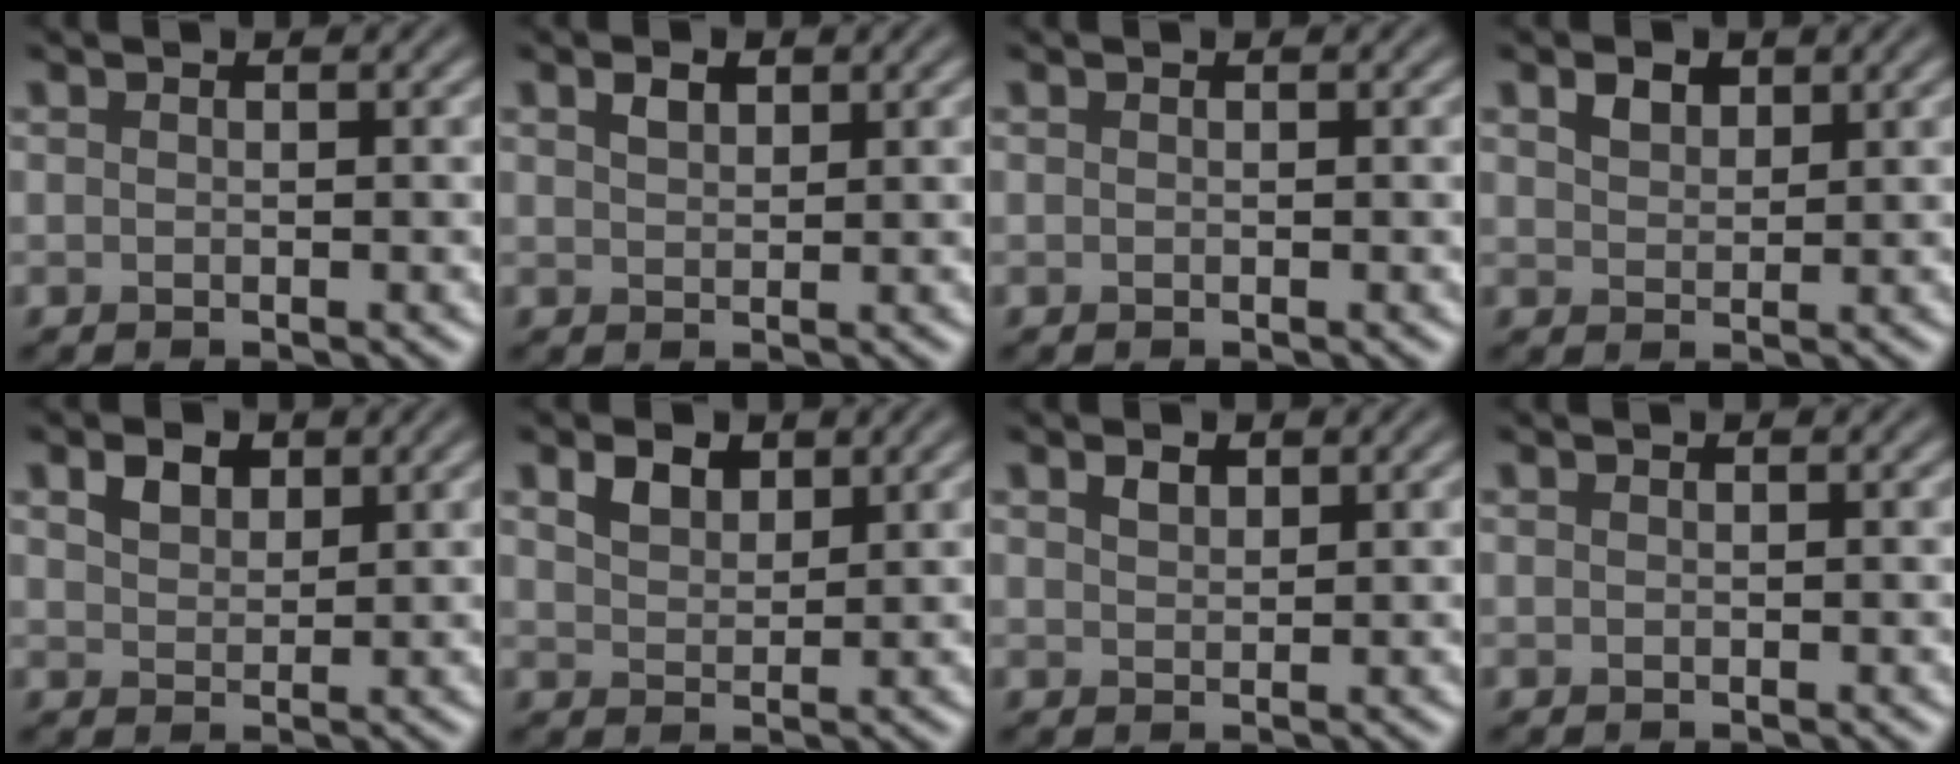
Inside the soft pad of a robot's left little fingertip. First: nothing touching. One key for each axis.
{"total": 1.4, "fx": 0.9, "fy": 0.7, "fz": 0.8, "tx": -0.016, "ty": 0.004, "tz": 0.019}
{"total": 0.0}
{"total": 1.8, "fx": 1.2, "fy": 1.1, "fz": 0.8, "tx": -0.017, "ty": 0.003, "tz": 0.025}
{"total": 2.1, "fx": 1.4, "fy": 1.3, "fz": 1.0, "tx": -0.022, "ty": 0.003, "tz": 0.028}
{"total": 2.3, "fx": 1.6, "fy": 1.3, "fz": 1.1, "tx": -0.027, "ty": 0.002, "tz": 0.033}
{"total": 1.2, "fx": 0.9, "fy": 0.6, "fz": 0.5, "tx": -0.012, "ty": 0.002, "tz": 0.018}
{"total": 0.0}